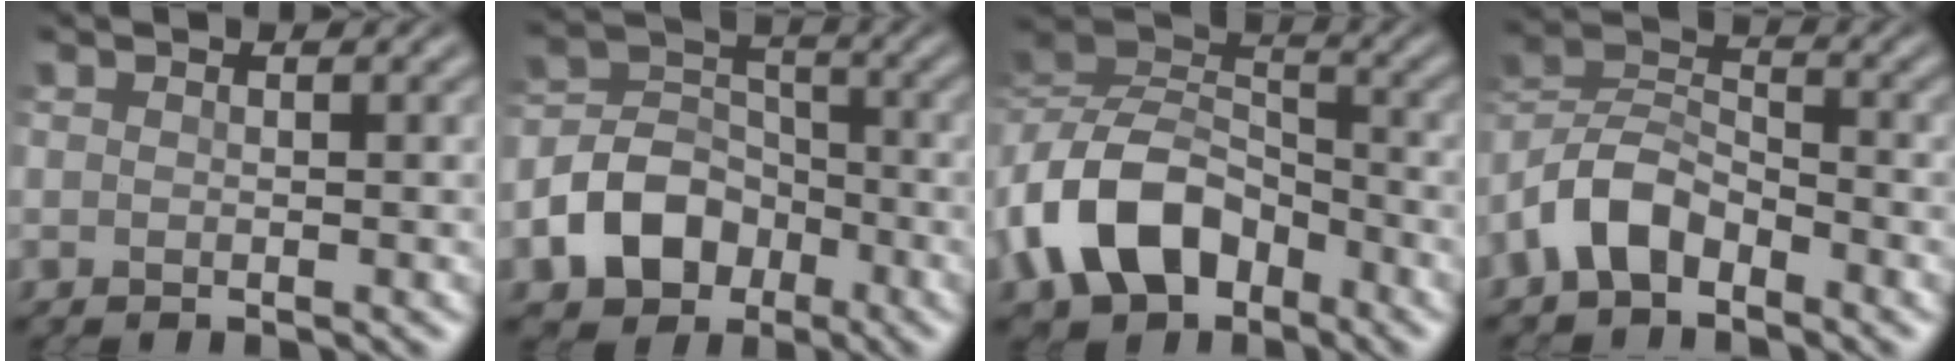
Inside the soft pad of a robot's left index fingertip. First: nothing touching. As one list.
[{"total": 6.7, "force": [-3.1, 5.0, 3.2], "torque": [-0.056, 0.001, -0.065]}, {"total": 9.7, "force": [-4.5, 6.5, 5.7], "torque": [-0.109, 0.008, -0.103]}, {"total": 5.2, "force": [-3.3, 2.9, 2.9], "torque": [-0.060, 0.011, -0.076]}]